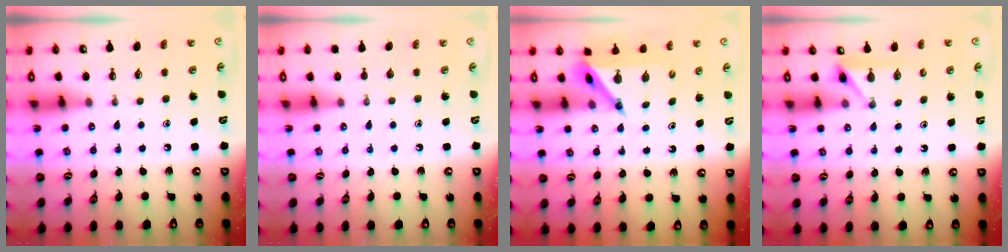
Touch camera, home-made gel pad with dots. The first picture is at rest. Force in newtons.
{"total": 0.0}
{"total": 5.4, "press": 5.4, "slide": 0.3}
{"total": 3.0, "press": 2.9, "slide": 0.4}